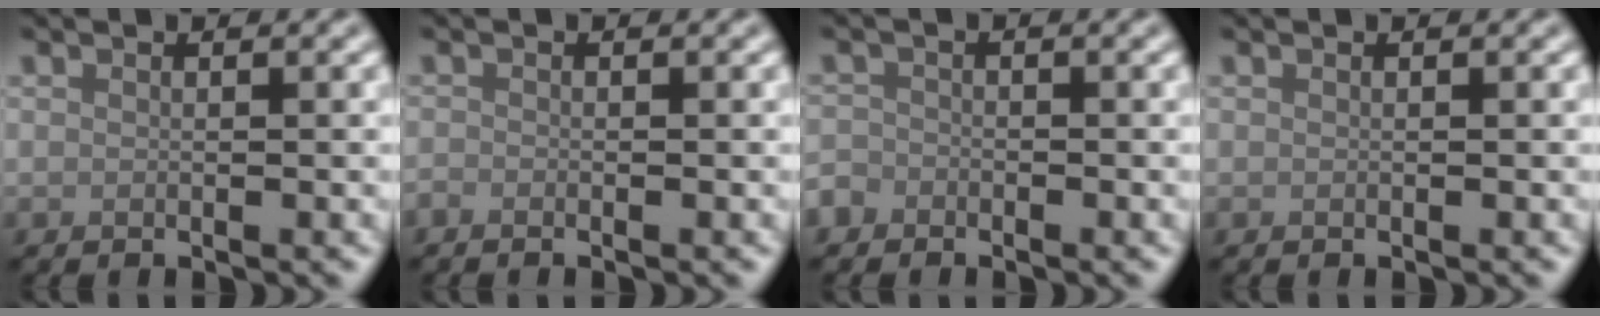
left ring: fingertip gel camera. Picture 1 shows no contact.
{"total": 0.5, "force": [-0.5, 0.1, 0.2], "torque": [-0.001, -0.004, -0.011]}
{"total": 1.4, "force": [-1.0, 0.9, 0.0], "torque": [0.003, 0.005, -0.024]}
{"total": 0.0}